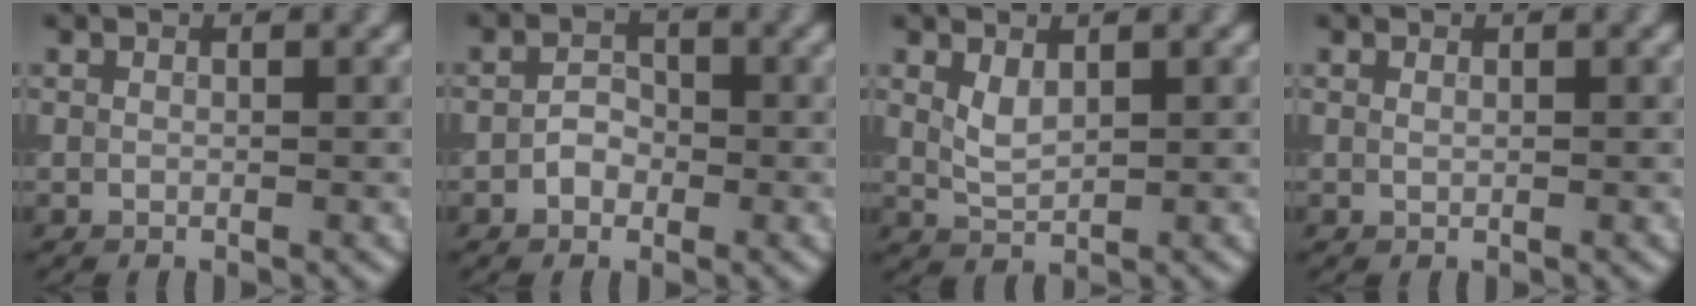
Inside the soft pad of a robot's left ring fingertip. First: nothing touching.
{"total": 1.8, "force": [-0.8, 1.4, 0.9], "torque": [-0.014, 0.005, -0.017]}
{"total": 2.1, "force": [0.8, 1.1, 1.6], "torque": [-0.036, -0.002, 0.021]}
{"total": 0.0}